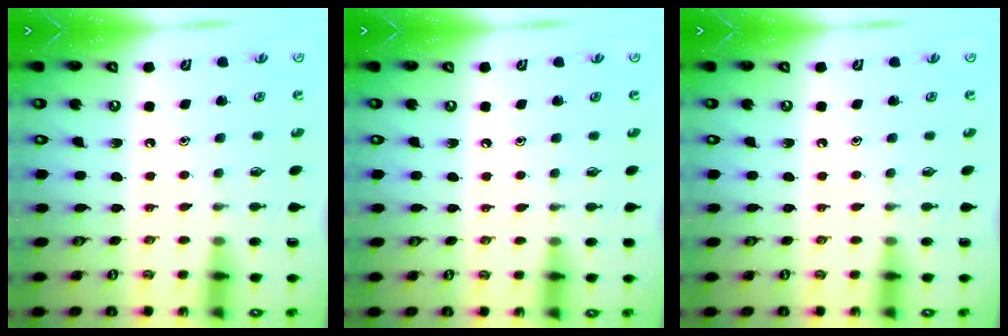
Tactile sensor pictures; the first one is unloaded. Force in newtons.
{"total": 2.5, "press": 2.4, "slide": 0.4}
{"total": 0.0}